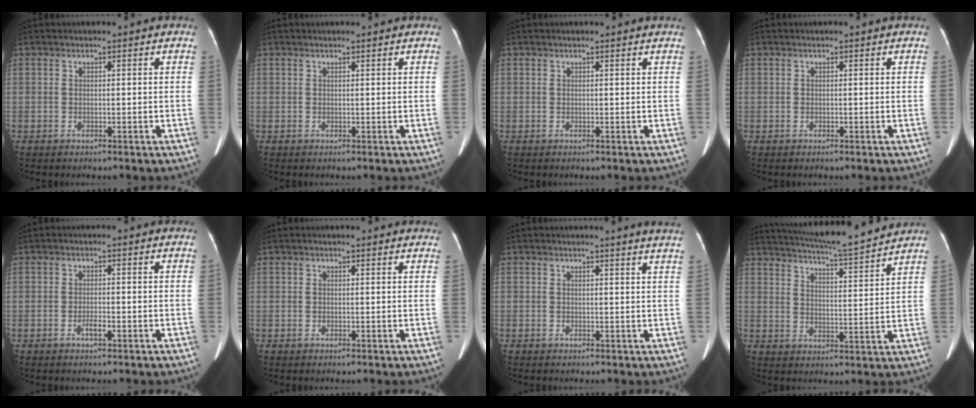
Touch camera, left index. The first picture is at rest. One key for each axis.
{"total": 1.1, "fx": 1.0, "fy": 0.1, "fz": 0.5, "tx": -0.006, "ty": 0.014, "tz": 0.016}
{"total": 1.1, "fx": 1.1, "fy": -0.2, "fz": 0.2, "tx": -0.013, "ty": 0.000, "tz": 0.011}
{"total": 0.0}
{"total": 1.5, "fx": -0.9, "fy": 0.2, "fz": 1.1, "tx": -0.024, "ty": -0.002, "tz": -0.014}
{"total": 2.7, "fx": 2.6, "fy": 0.6, "fz": 0.6, "tx": -0.013, "ty": 0.006, "tz": 0.016}
{"total": 3.7, "fx": 3.4, "fy": -0.3, "fz": 1.5, "tx": -0.021, "ty": -0.002, "tz": 0.019}
{"total": 14.8, "fx": 13.7, "fy": -0.4, "fz": 5.5, "tx": -0.099, "ty": -0.006, "tz": 0.199}